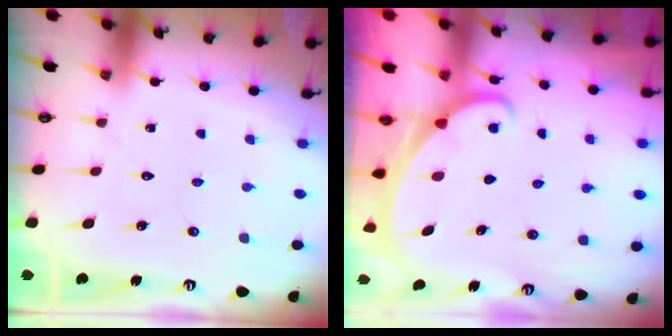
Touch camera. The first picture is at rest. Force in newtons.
{"total": 1.5, "press": 1.5, "slide": 0.1}